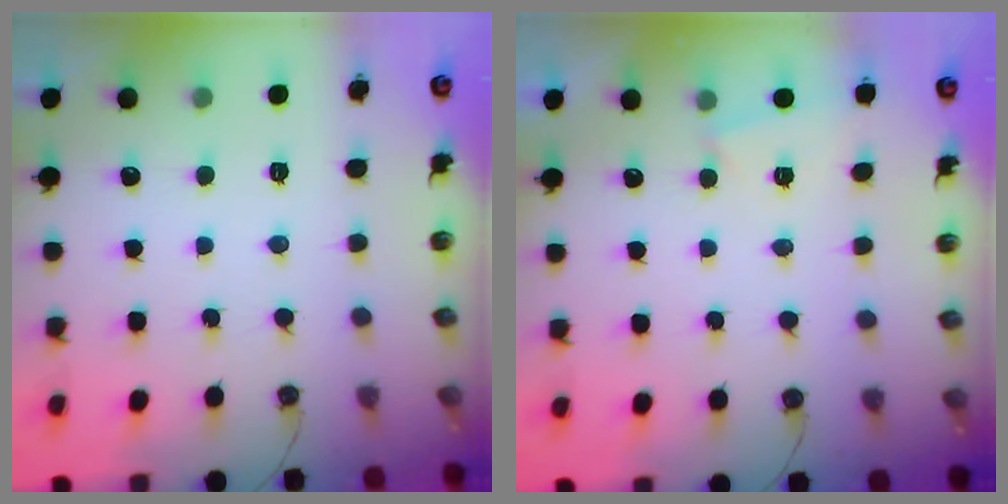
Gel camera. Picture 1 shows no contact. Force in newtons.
{"total": 1.5, "press": 1.4, "slide": 0.4}